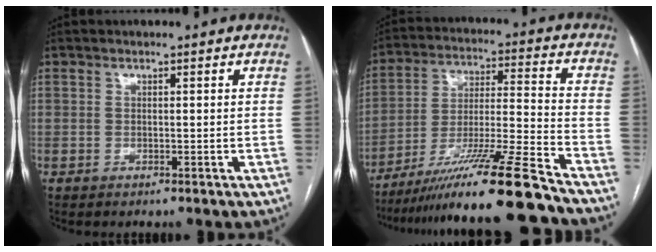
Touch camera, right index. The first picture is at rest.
{"total": 19.1, "force": [-15.6, -2.0, 10.8], "torque": [-0.188, -0.018, -0.269]}